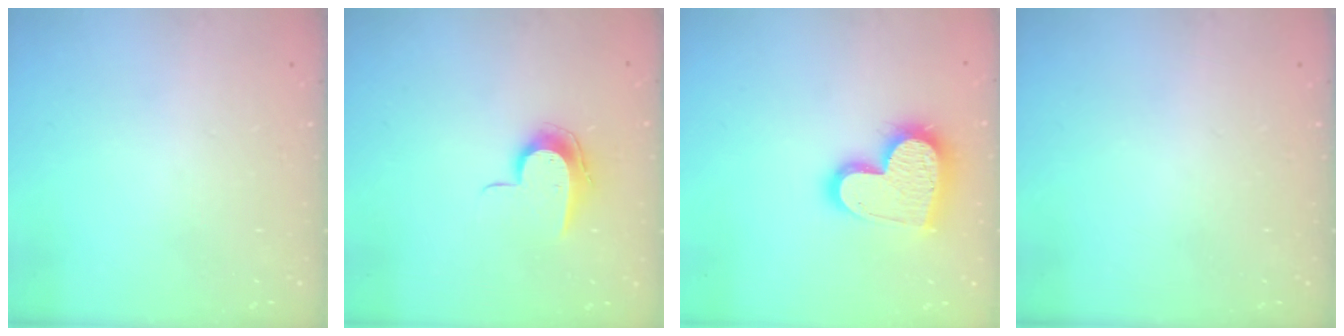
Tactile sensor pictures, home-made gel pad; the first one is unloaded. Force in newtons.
{"total": 8.5, "press": 8.5, "slide": 0.8}
{"total": 17.2, "press": 17.2, "slide": 1.2}
{"total": 0.0}